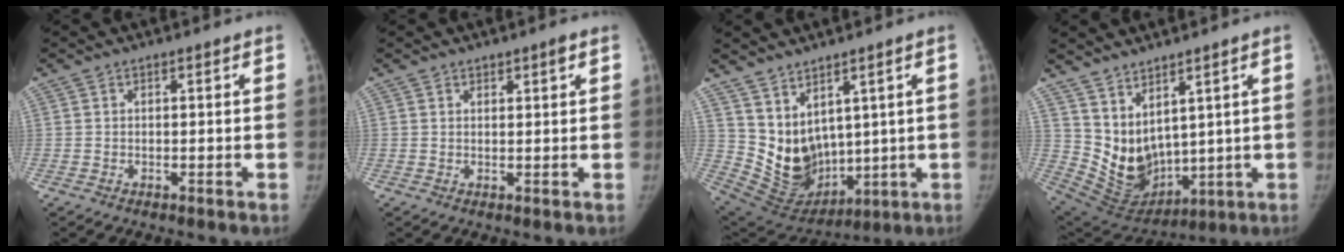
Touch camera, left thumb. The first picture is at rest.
{"total": 1.5, "force": [1.0, 0.4, 1.0], "torque": [-0.009, -0.006, 0.015]}
{"total": 11.8, "force": [4.6, 8.1, 7.1], "torque": [-0.091, -0.036, 0.123]}
{"total": 11.8, "force": [5.1, 7.5, 7.6], "torque": [-0.098, -0.040, 0.133]}